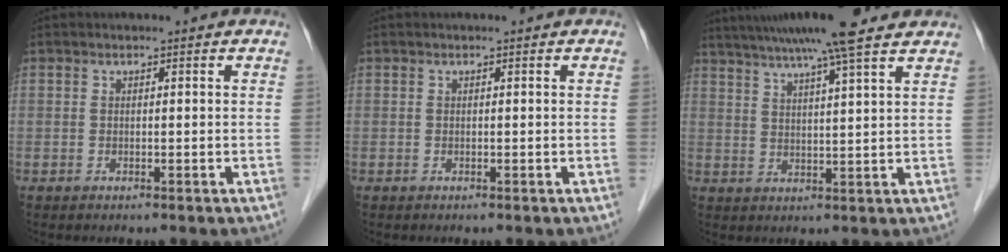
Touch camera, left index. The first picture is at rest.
{"total": 0.0}
{"total": 14.6, "force": [12.0, -0.1, 8.4], "torque": [-0.146, 0.033, 0.170]}